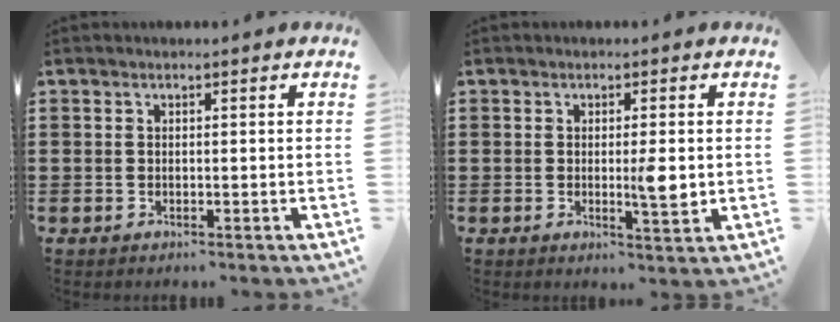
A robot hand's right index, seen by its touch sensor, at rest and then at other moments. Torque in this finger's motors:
{"motor_torque": [1.30, 0.85, 0.10, 0.11]}